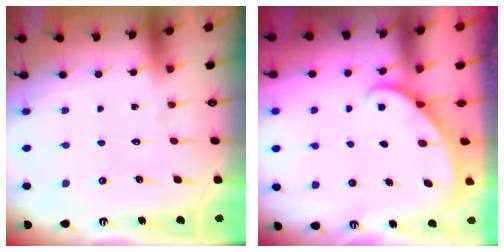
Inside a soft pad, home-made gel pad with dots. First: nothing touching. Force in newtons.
{"total": 2.1, "press": 2.1, "slide": 0.1}